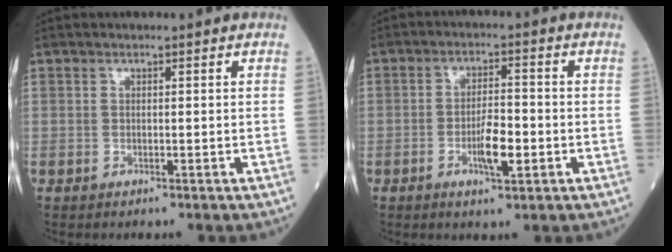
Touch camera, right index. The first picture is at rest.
{"total": 5.4, "force": [-1.8, 1.3, 4.9], "torque": [-0.089, 0.000, -0.030]}